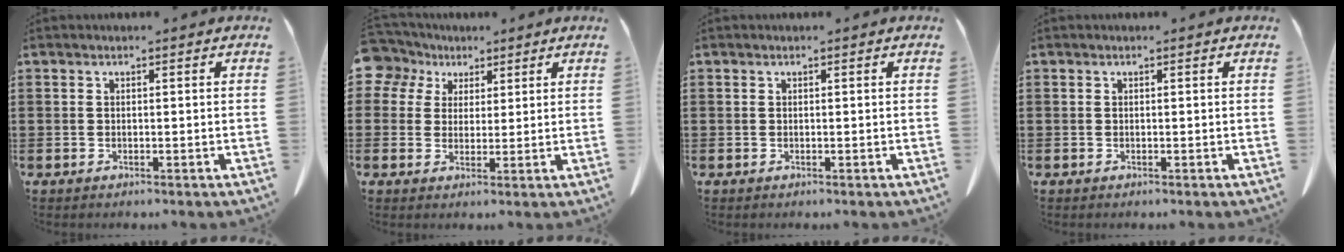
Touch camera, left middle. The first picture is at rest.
{"total": 5.9, "force": [3.3, 4.6, 1.5], "torque": [-0.051, 0.002, 0.062]}
{"total": 0.0}
{"total": 0.0}